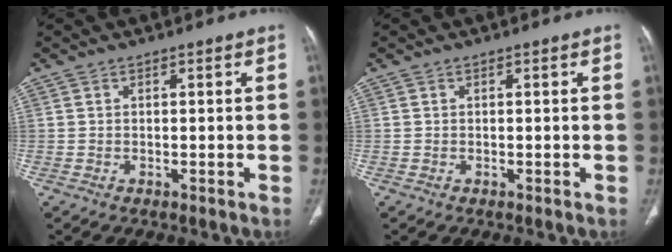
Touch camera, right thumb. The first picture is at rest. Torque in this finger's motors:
{"motor_torque": [0.09, 0.13, -0.09, 0.05, 0.03]}